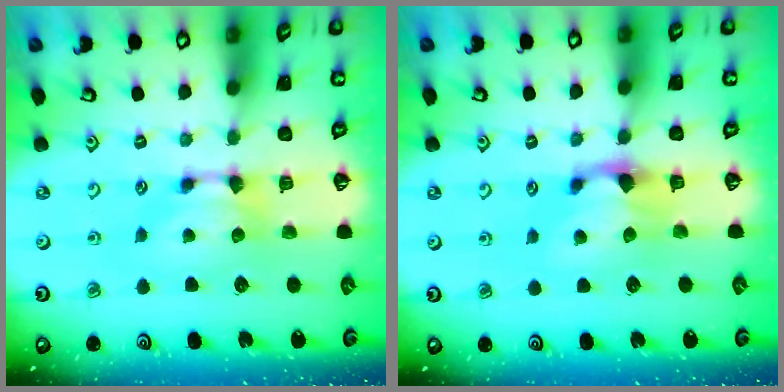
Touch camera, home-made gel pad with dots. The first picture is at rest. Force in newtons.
{"total": 2.7, "press": 2.6, "slide": 0.8}